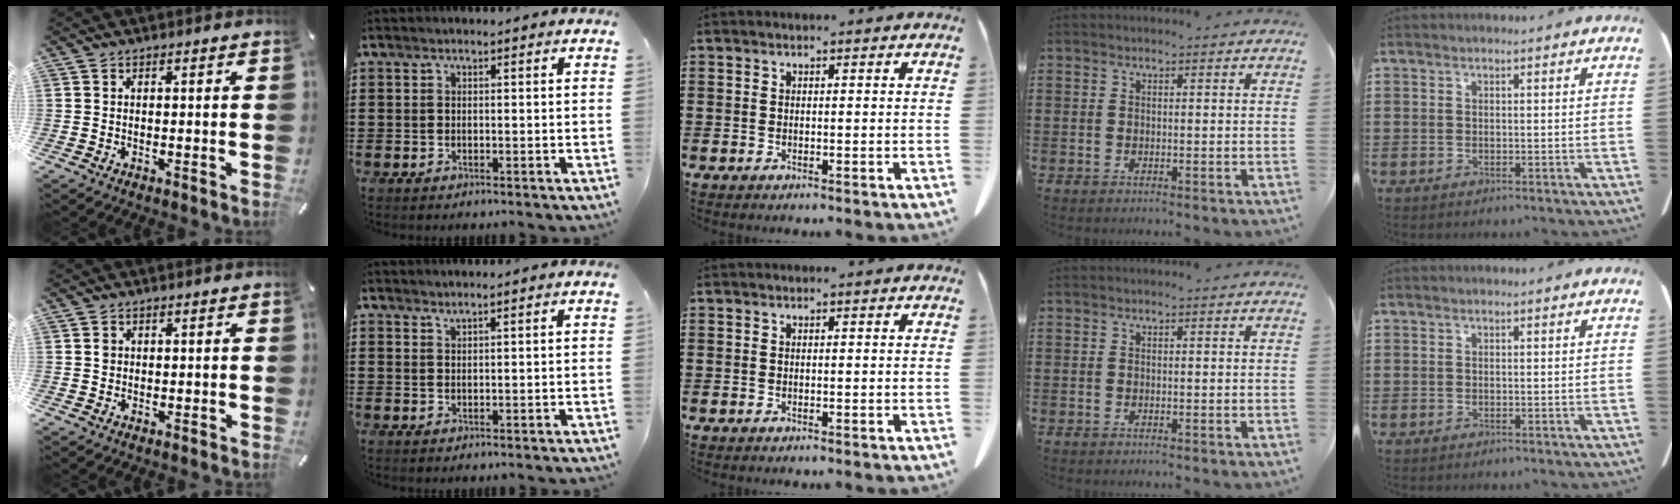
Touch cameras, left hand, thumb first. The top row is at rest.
{"thumb": {"total": 1.3, "force": [0.1, 1.2, 0.4], "torque": [-0.001, 0.003, -0.002]}, "index": {"total": 1.1, "force": [1.0, -0.1, 0.4], "torque": [-0.008, -0.003, 0.020]}}